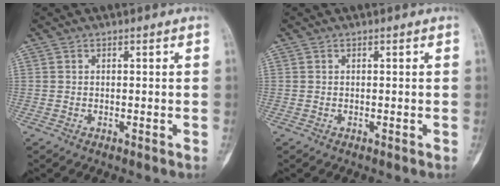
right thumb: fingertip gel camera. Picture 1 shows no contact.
{"total": 0.0}